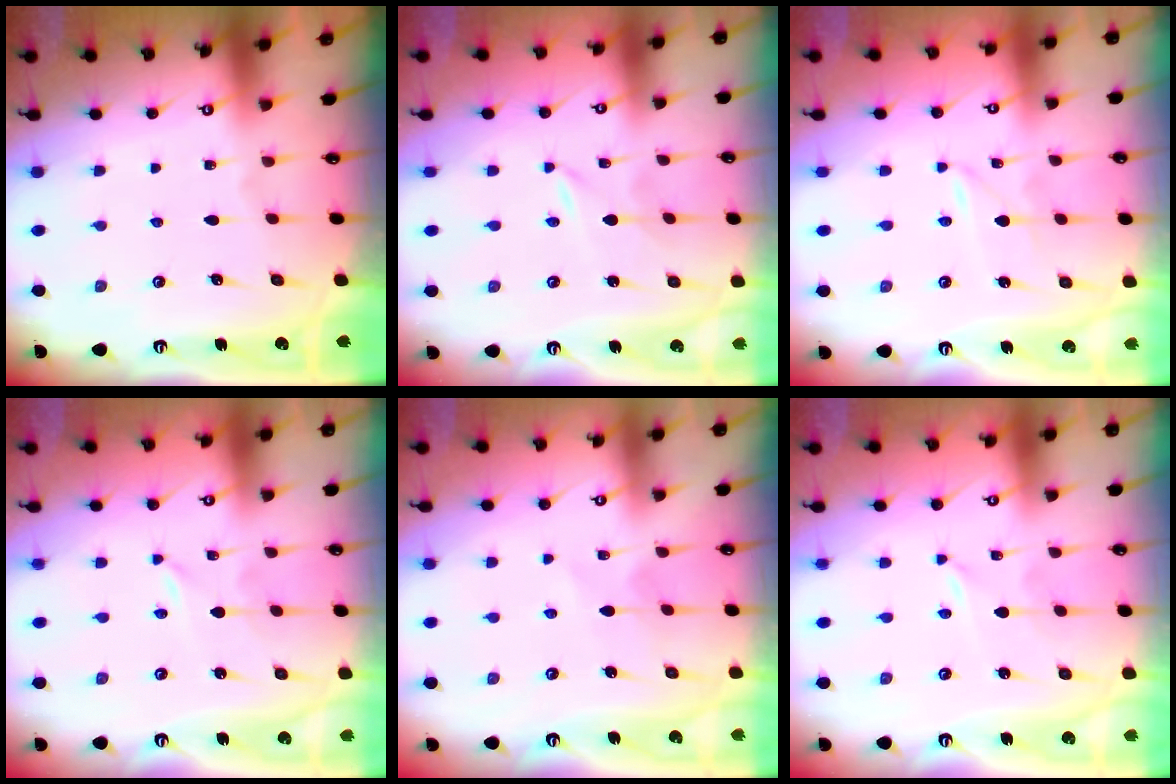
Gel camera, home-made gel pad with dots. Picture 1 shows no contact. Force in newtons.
{"total": 0.0}
{"total": 1.2, "press": 1.2, "slide": 0.1}
{"total": 0.0}
{"total": 4.6, "press": 4.6, "slide": 0.5}
{"total": 0.0}